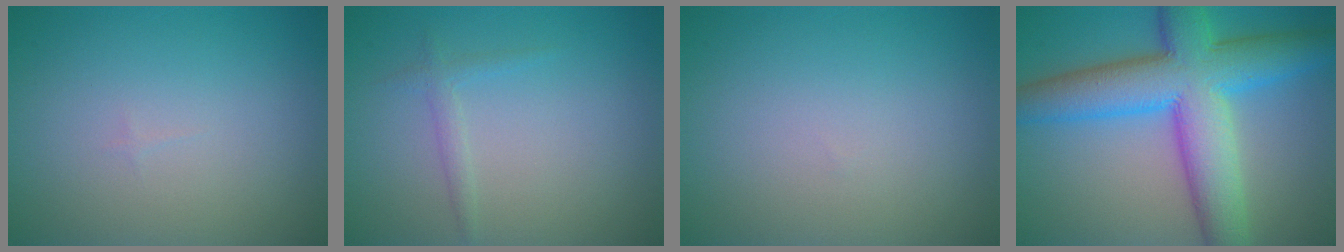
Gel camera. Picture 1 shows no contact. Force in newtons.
{"total": 1.2, "press": 1.2, "slide": 0.1}
{"total": 0.0}
{"total": 11.1, "press": 11.1, "slide": 0.1}